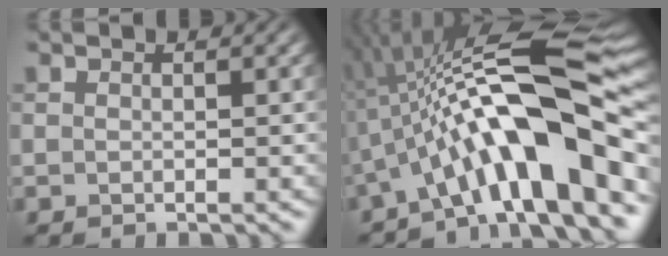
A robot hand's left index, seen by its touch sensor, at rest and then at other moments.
{"total": 13.7, "force": [-3.6, 3.2, 12.9], "torque": [-0.194, 0.026, -0.062]}